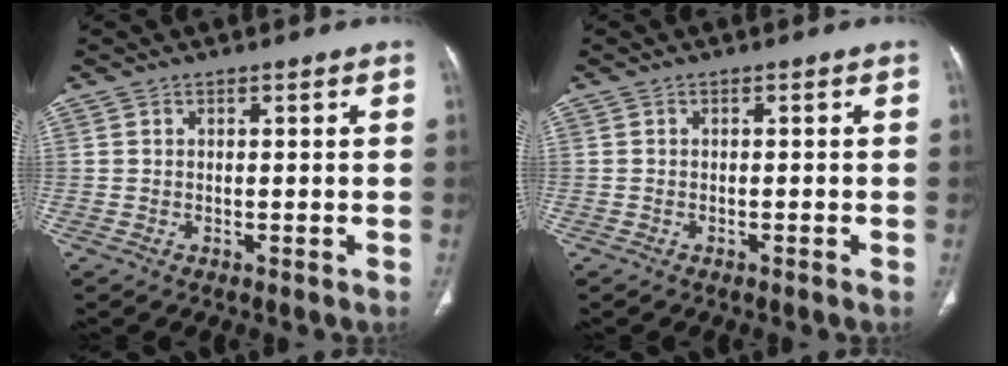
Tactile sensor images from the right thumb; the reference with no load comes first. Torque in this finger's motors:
{"motor_torque": [-0.43, -0.41, 0.48, -0.16, -0.03]}